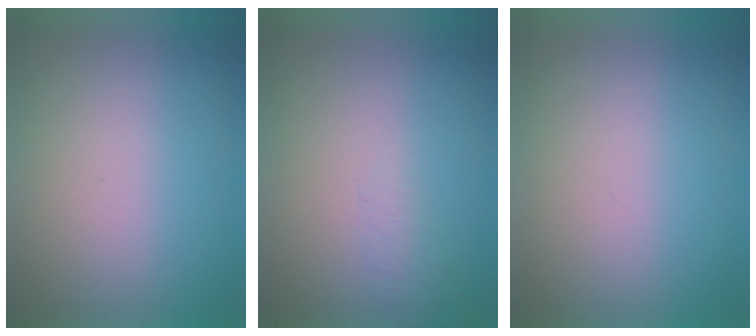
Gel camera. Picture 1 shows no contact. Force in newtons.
{"total": 1.1}
{"total": 0.0}